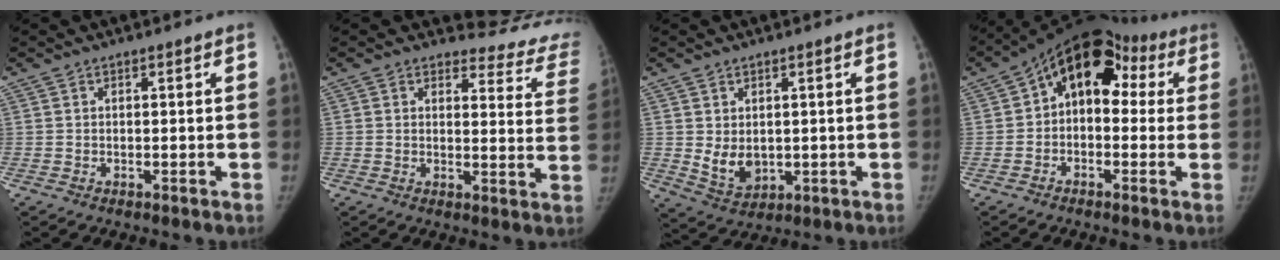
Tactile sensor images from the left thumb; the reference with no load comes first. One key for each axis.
{"total": 16.9, "fx": 16.1, "fy": 5.0, "fz": 0.5, "tx": 0.058, "ty": -0.143, "tz": 0.142}
{"total": 5.9, "fx": 0.3, "fy": 4.5, "fz": 3.8, "tx": -0.051, "ty": -0.017, "tz": 0.025}
{"total": 13.4, "fx": 2.8, "fy": 9.0, "fz": 9.4, "tx": -0.089, "ty": 0.047, "tz": 0.026}